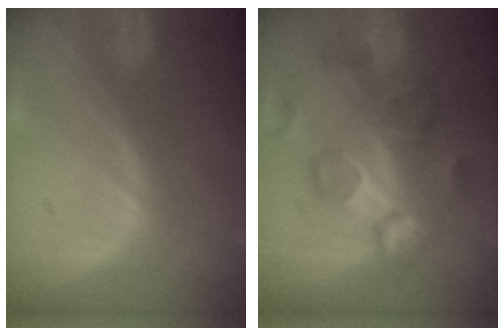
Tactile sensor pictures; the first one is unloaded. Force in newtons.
{"total": 10.5, "press": 9.1, "slide": 5.2}